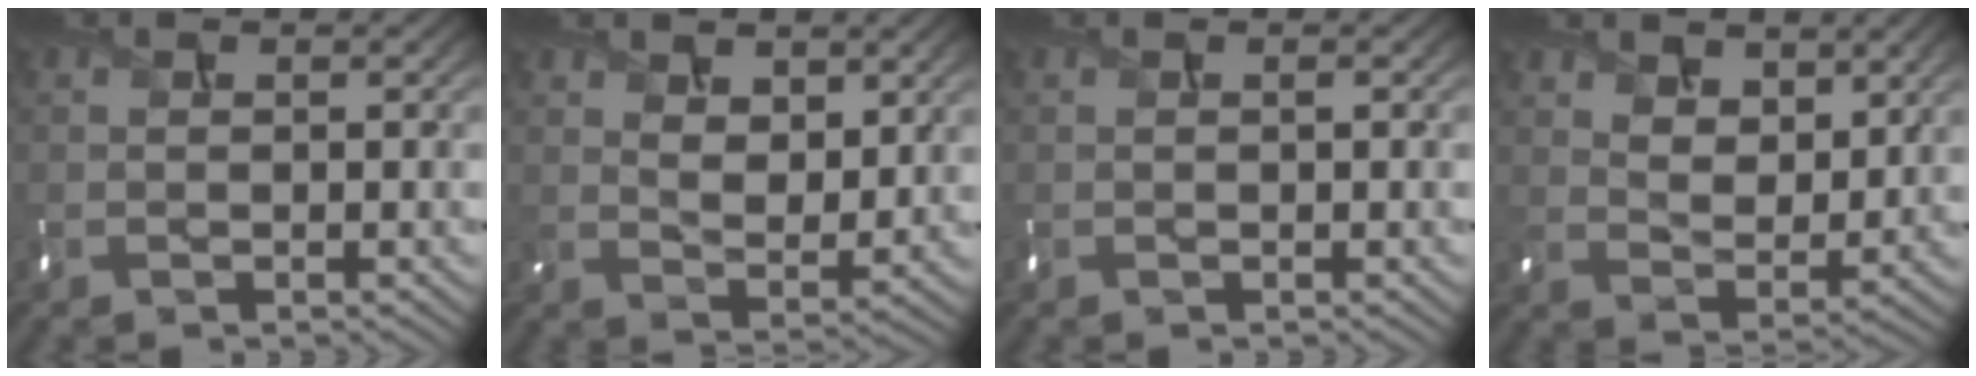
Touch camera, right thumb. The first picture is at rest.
{"total": 4.9, "force": [2.9, 2.6, 2.9], "torque": [-0.066, -0.014, 0.057]}
{"total": 0.0}
{"total": 5.8, "force": [3.9, 3.1, 3.0], "torque": [-0.065, -0.012, 0.071]}